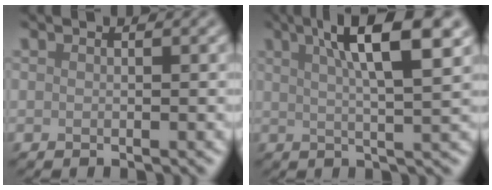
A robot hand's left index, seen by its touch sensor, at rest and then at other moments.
{"total": 8.5, "force": [3.7, 1.9, 7.4], "torque": [-0.086, 0.019, 0.048]}